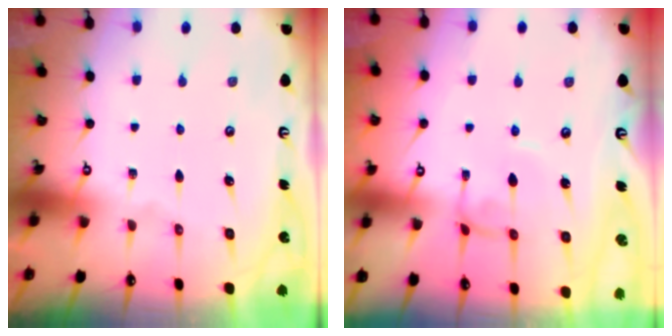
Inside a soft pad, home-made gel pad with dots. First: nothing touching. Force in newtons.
{"total": 0.0}